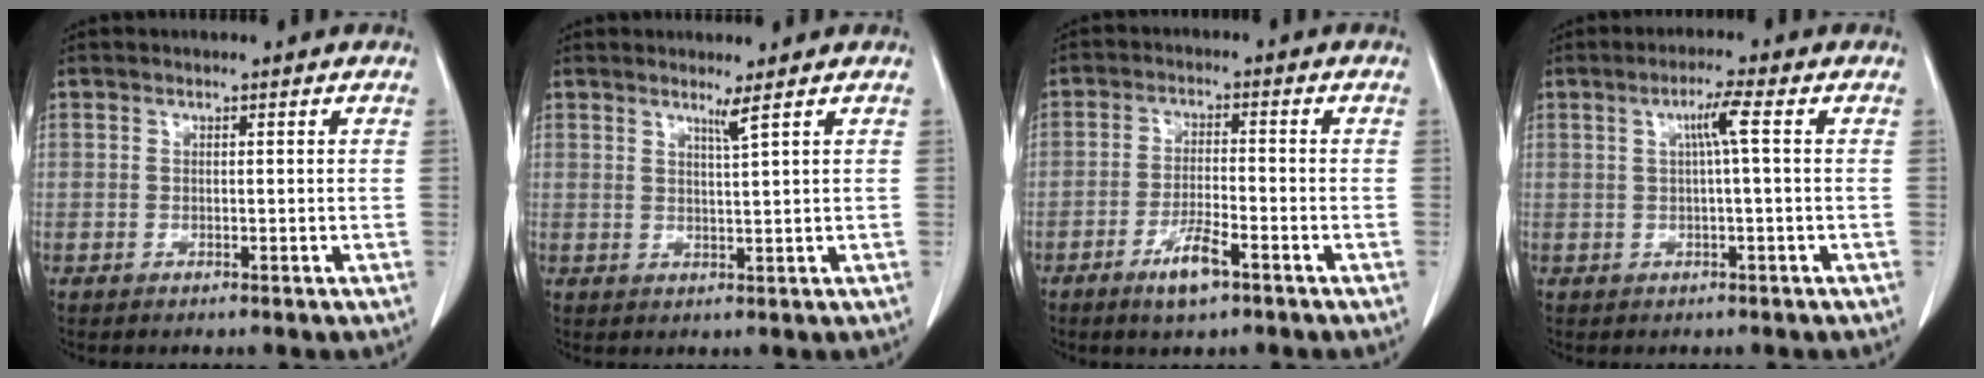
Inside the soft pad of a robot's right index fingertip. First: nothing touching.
{"total": 1.8, "force": [1.3, -0.8, 1.0], "torque": [-0.027, -0.015, 0.027]}
{"total": 5.5, "force": [-3.3, 0.9, 4.3], "torque": [-0.084, -0.005, -0.057]}
{"total": 3.4, "force": [0.6, -0.5, 3.3], "torque": [-0.062, 0.006, 0.012]}